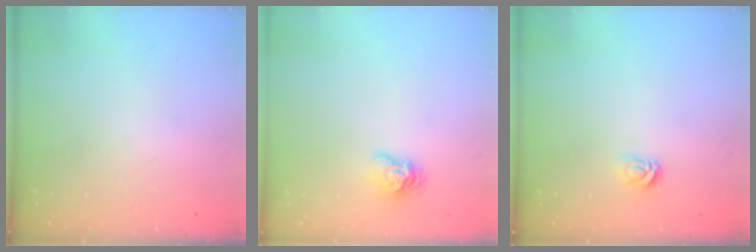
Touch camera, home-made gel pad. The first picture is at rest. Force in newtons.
{"total": 7.6, "press": 7.6, "slide": 0.3}
{"total": 5.0, "press": 5.0, "slide": 0.5}